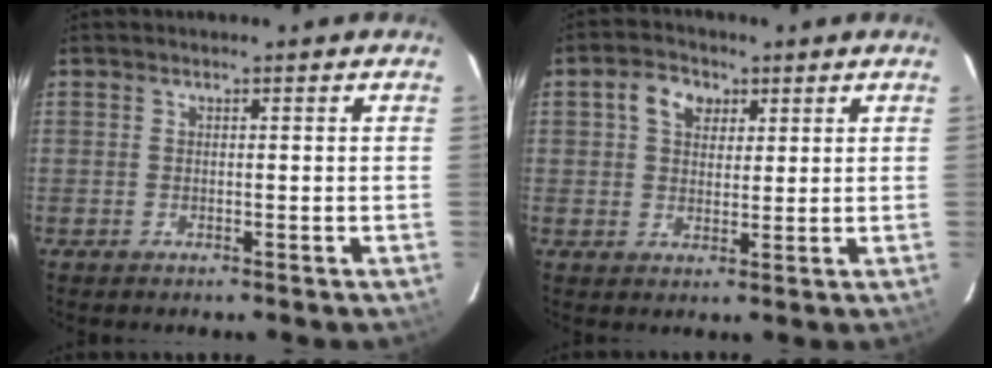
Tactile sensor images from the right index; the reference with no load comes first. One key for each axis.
{"total": 5.4, "fx": 2.2, "fy": 4.0, "fz": 2.8, "tx": -0.047, "ty": 0.021, "tz": 0.038}